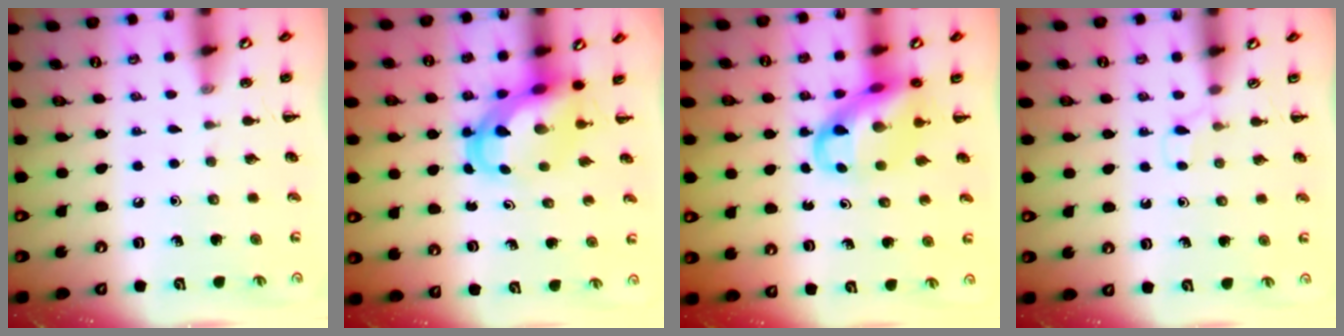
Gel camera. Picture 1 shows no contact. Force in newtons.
{"total": 6.2, "press": 6.1, "slide": 1.4}
{"total": 10.7, "press": 10.3, "slide": 2.7}
{"total": 2.3, "press": 2.2, "slide": 0.8}